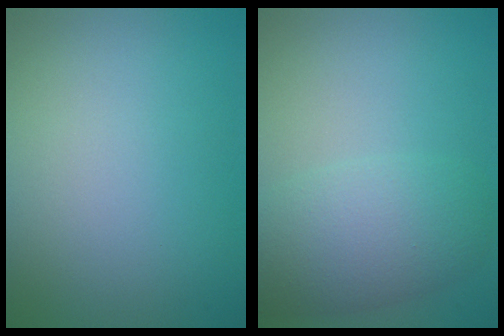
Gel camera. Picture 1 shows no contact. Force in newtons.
{"total": 5.0, "press": 5.0, "slide": 0.0}